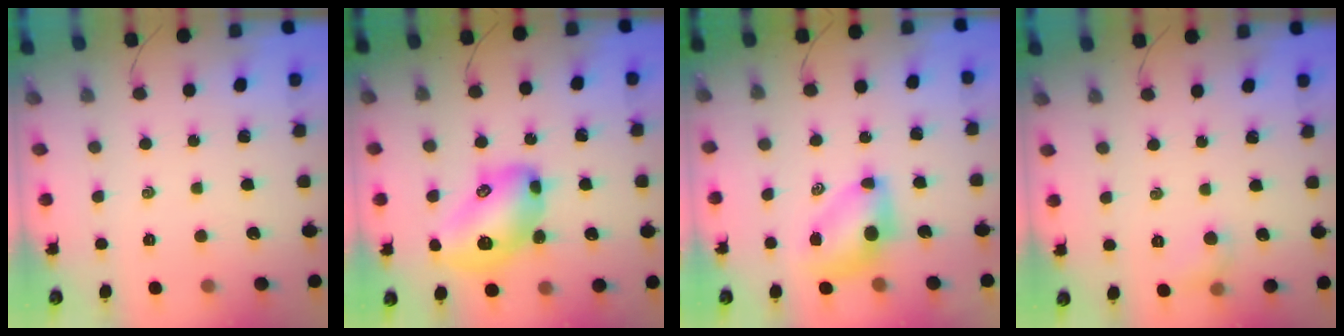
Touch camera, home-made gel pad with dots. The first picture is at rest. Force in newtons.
{"total": 16.2, "press": 16.2, "slide": 0.6}
{"total": 7.8, "press": 7.7, "slide": 1.3}
{"total": 4.8, "press": 4.6, "slide": 1.2}